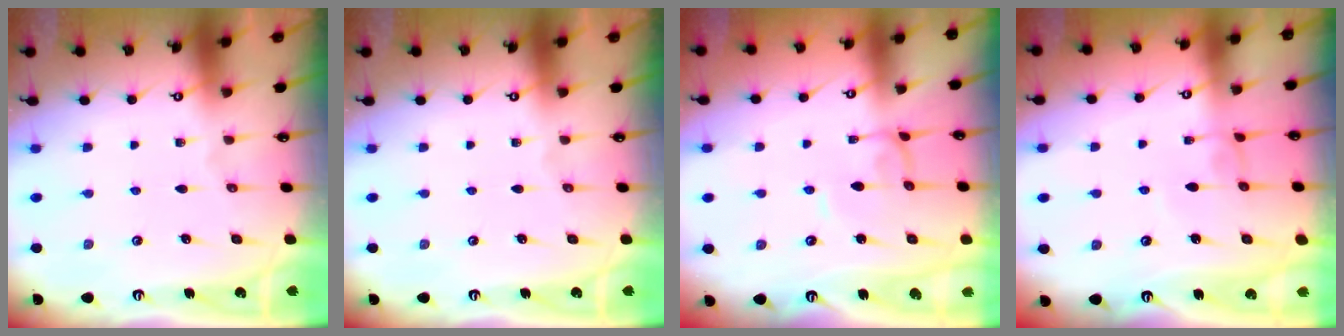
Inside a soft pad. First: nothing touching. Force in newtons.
{"total": 0.0}
{"total": 2.2, "press": 2.2, "slide": 0.1}
{"total": 2.9, "press": 2.9, "slide": 0.1}